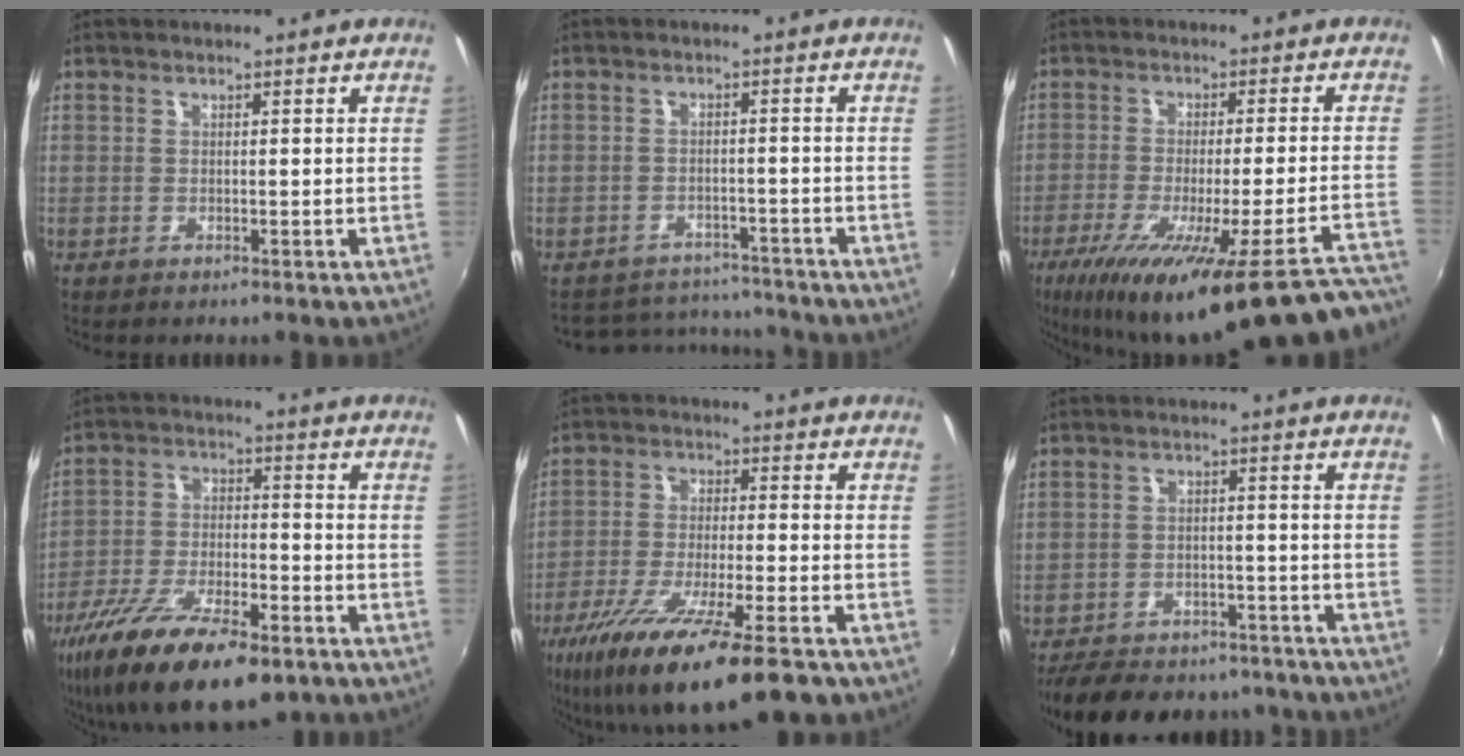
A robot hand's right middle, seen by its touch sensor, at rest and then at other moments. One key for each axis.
{"total": 10.7, "fx": -9.5, "fy": 4.4, "fz": 1.9, "tx": -0.053, "ty": 0.029, "tz": -0.126}
{"total": 29.6, "fx": -23.9, "fy": 3.3, "fz": 17.1, "tx": -0.257, "ty": -0.080, "tz": -0.341}
{"total": 20.1, "fx": -13.2, "fy": 7.1, "fz": 13.4, "tx": -0.262, "ty": -0.046, "tz": -0.226}
{"total": 18.8, "fx": -12.9, "fy": 3.1, "fz": 13.4, "tx": -0.251, "ty": -0.051, "tz": -0.221}
{"total": 19.1, "fx": -16.0, "fy": 7.7, "fz": 7.1, "tx": -0.157, "ty": 0.012, "tz": -0.206}